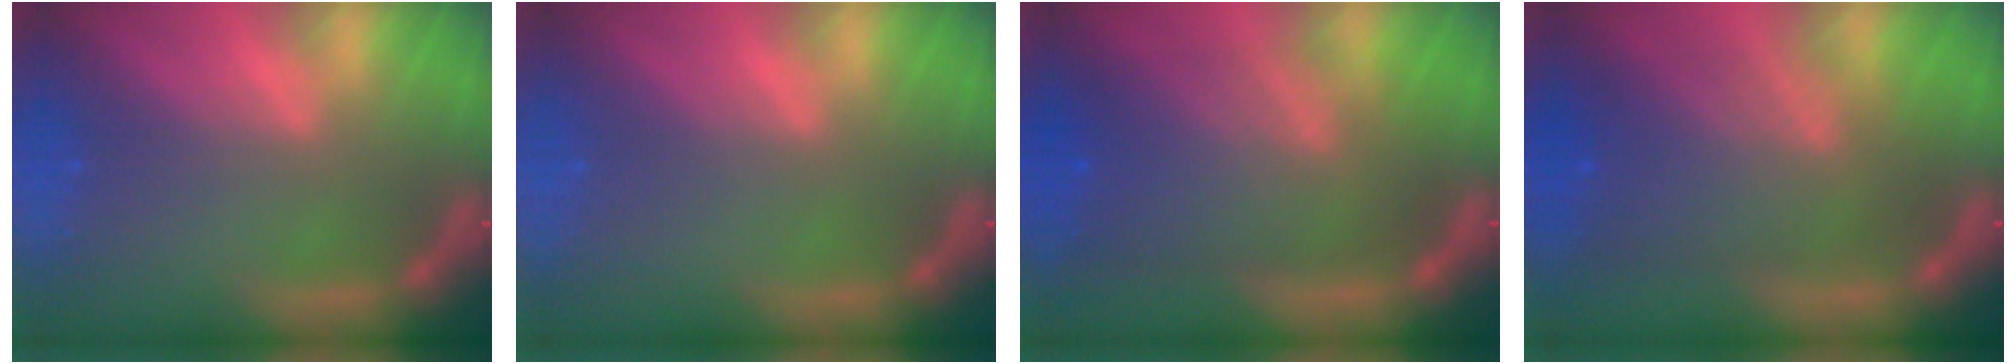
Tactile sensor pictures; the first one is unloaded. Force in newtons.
{"total": 0.0}
{"total": 10.0}
{"total": 9.1}